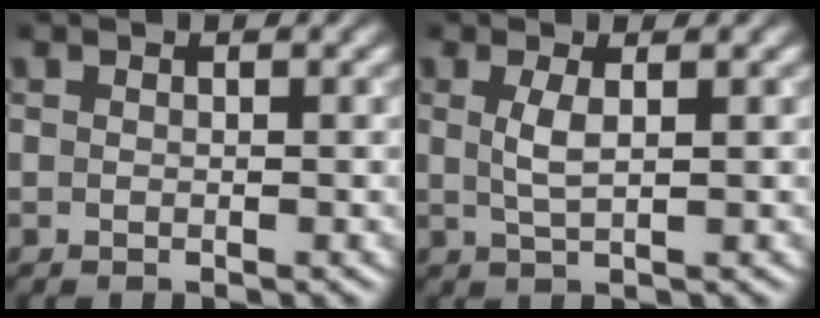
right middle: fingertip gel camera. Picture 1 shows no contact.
{"total": 1.9, "force": [0.5, 0.4, 1.8], "torque": [-0.041, 0.000, 0.010]}